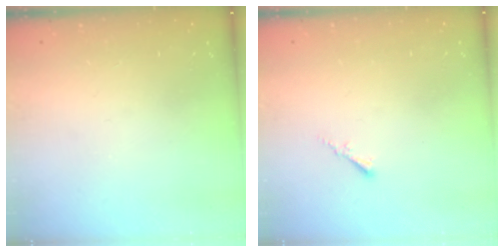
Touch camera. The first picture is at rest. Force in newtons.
{"total": 0.5, "press": 0.4, "slide": 0.3}